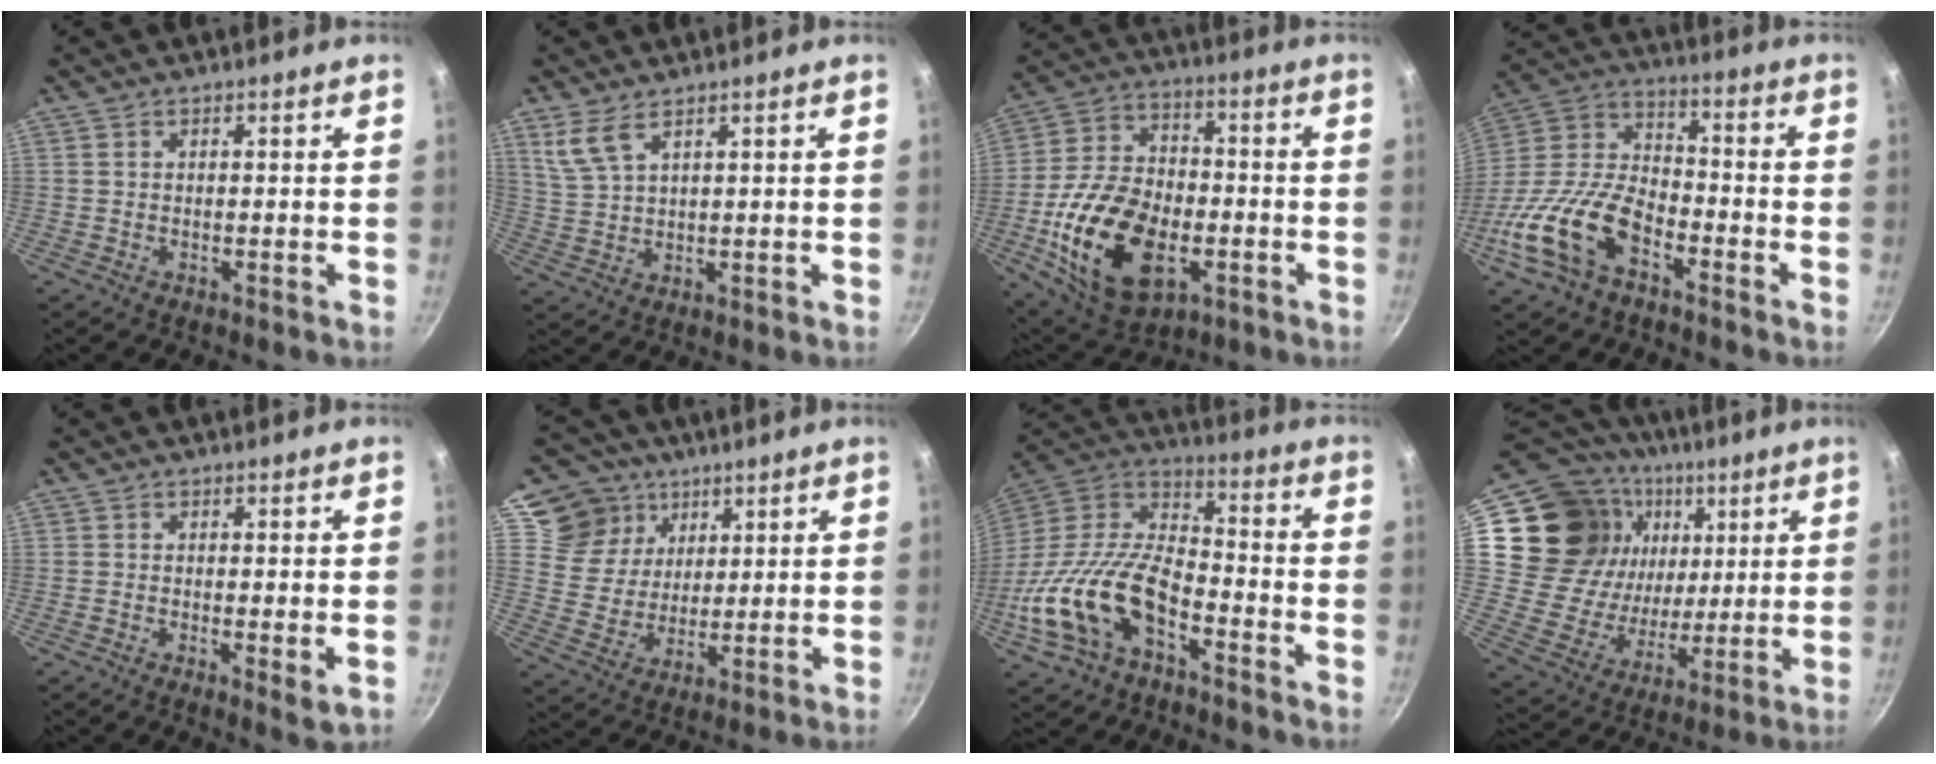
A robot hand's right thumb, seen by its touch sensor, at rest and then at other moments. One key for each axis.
{"total": 5.2, "fx": 3.3, "fy": 2.1, "fz": 3.4, "tx": -0.071, "ty": -0.017, "tz": 0.077}
{"total": 22.5, "fx": -6.1, "fy": 13.8, "fz": 16.7, "tx": -0.301, "ty": 0.027, "tz": -0.098}
{"total": 18.5, "fx": -8.7, "fy": 10.3, "fz": 12.7, "tx": -0.232, "ty": 0.054, "tz": -0.186}
{"total": 2.4, "fx": -0.3, "fy": 0.5, "fz": 2.4, "tx": -0.041, "ty": -0.011, "tz": -0.005}
{"total": 13.3, "fx": 7.0, "fy": 10.7, "fz": 3.5, "tx": -0.037, "ty": -0.028, "tz": 0.127}
{"total": 21.9, "fx": -8.8, "fy": 12.1, "fz": 16.0, "tx": -0.297, "ty": 0.049, "tz": -0.183}
{"total": 23.3, "fx": 8.7, "fy": 18.1, "fz": 11.9, "tx": -0.201, "ty": -0.010, "tz": 0.167}